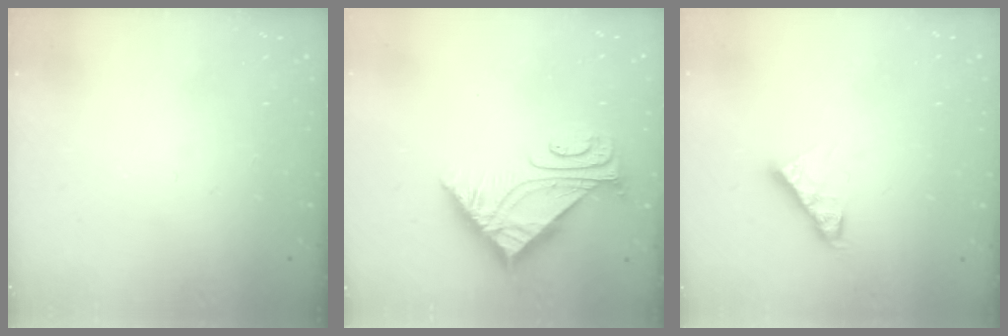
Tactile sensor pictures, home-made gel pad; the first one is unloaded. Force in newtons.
{"total": 6.0, "press": 6.0, "slide": 0.8}
{"total": 4.7, "press": 4.7, "slide": 0.4}